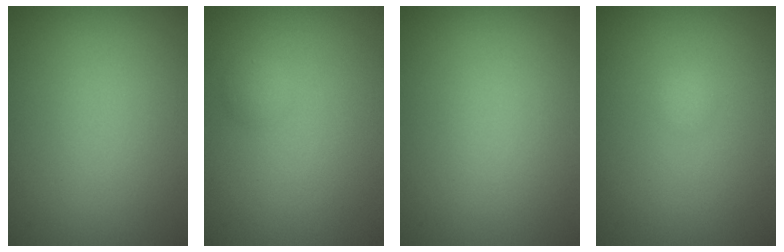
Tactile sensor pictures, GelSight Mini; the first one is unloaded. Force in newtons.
{"total": 0.9, "press": 0.9, "slide": 0.1}
{"total": 0.0}
{"total": 0.6, "press": 0.6, "slide": 0.0}